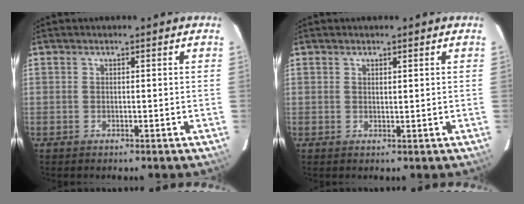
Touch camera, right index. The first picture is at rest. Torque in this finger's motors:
{"motor_torque": [-0.05, 0.12, -0.08, 0.00]}